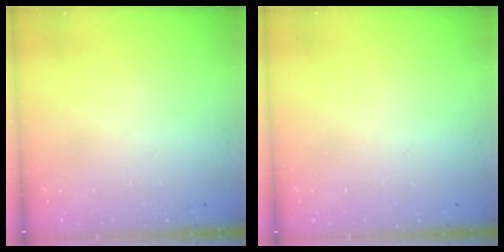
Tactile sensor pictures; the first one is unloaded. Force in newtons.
{"total": 0.0}